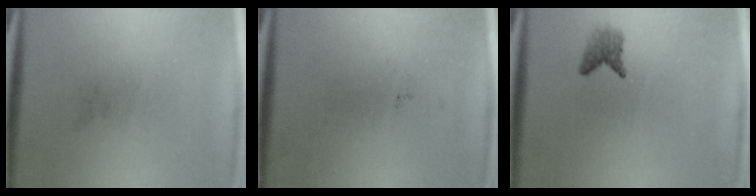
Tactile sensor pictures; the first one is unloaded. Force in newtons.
{"total": 0.0}
{"total": 1.9}